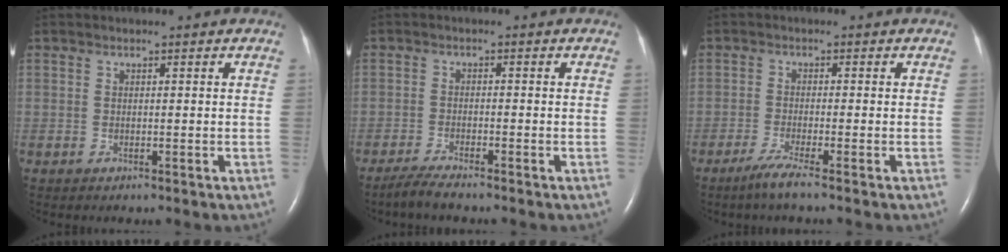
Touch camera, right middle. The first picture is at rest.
{"total": 3.1, "force": [-2.7, -0.1, 1.5], "torque": [-0.037, -0.011, -0.055]}
{"total": 3.1, "force": [-2.2, -0.6, 2.1], "torque": [-0.055, -0.013, -0.049]}